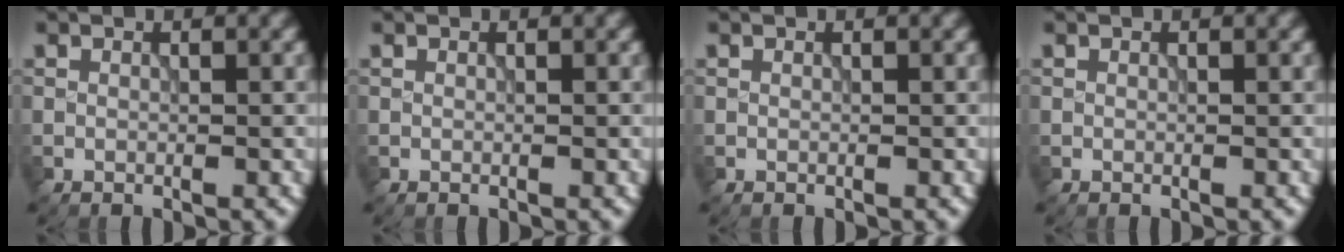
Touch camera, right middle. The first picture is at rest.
{"total": 0.0}
{"total": 0.0}
{"total": 0.0}